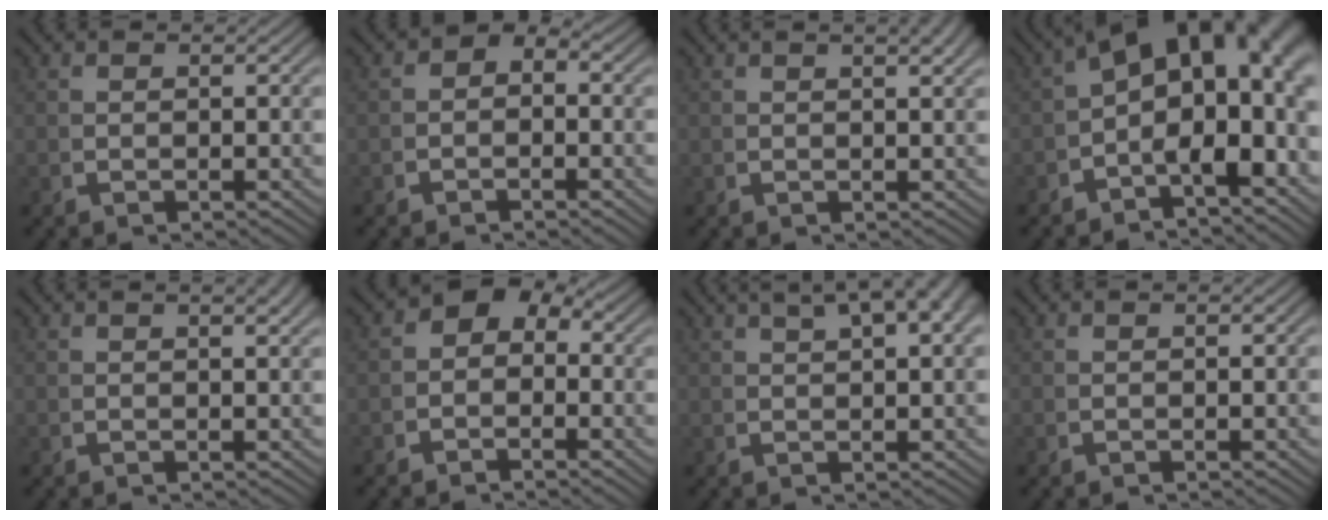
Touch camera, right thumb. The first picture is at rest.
{"total": 1.6, "force": [-0.5, 1.1, 0.9], "torque": [-0.015, -0.005, -0.009]}
{"total": 2.4, "force": [1.3, 0.5, 2.0], "torque": [-0.018, 0.008, 0.020]}
{"total": 14.1, "force": [0.5, 8.5, 11.2], "torque": [-0.152, -0.017, 0.006]}
{"total": 1.4, "force": [0.7, 0.2, 1.2], "torque": [-0.011, 0.005, 0.012]}
{"total": 2.7, "force": [0.2, 2.1, 1.8], "torque": [-0.022, 0.000, 0.002]}
{"total": 6.9, "force": [3.9, 2.7, 5.1], "torque": [-0.045, 0.032, 0.050]}
{"total": 0.0}